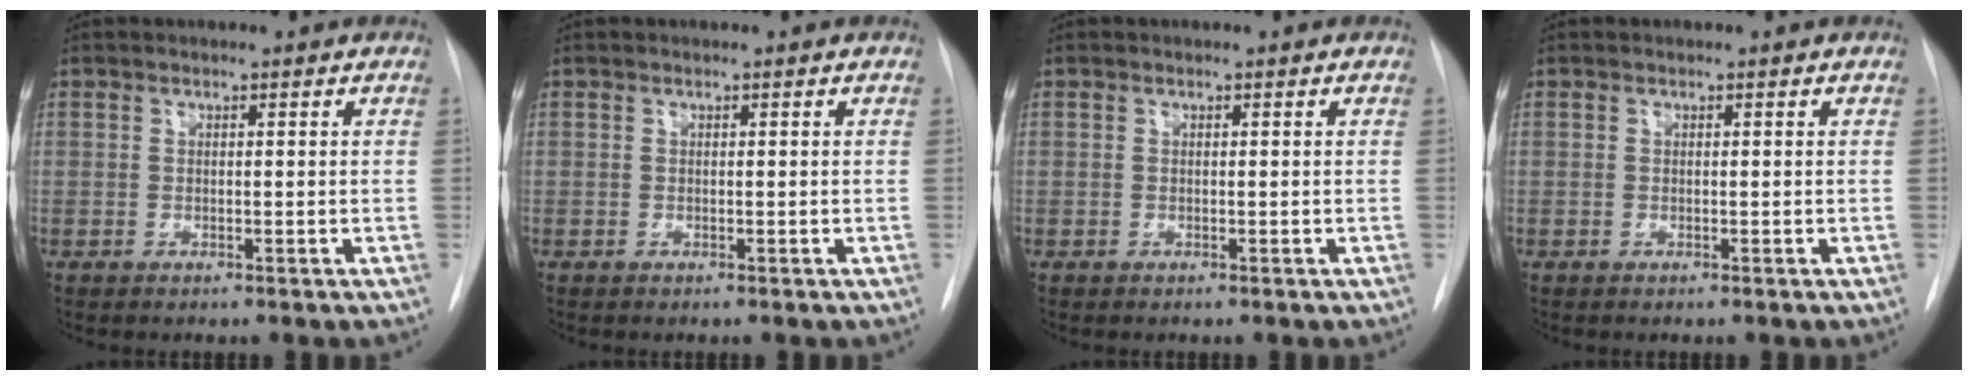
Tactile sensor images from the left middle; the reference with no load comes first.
{"total": 0.0}
{"total": 0.0}
{"total": 0.0}